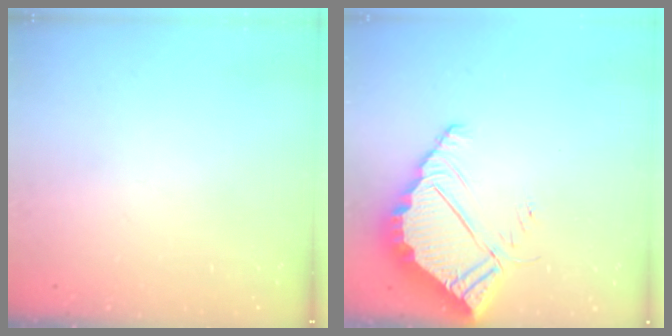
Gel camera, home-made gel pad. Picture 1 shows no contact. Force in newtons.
{"total": 7.3, "press": 7.3, "slide": 0.3}